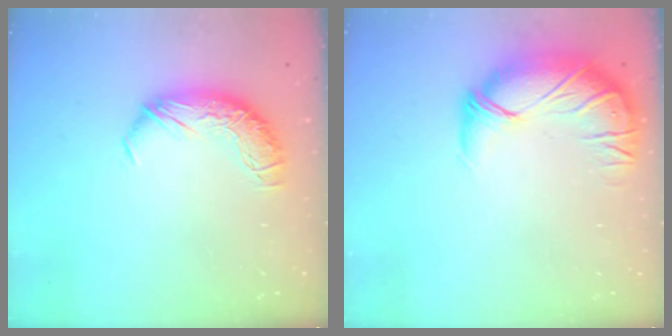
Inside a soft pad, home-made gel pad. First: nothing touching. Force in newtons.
{"total": 2.8, "press": 0.1, "slide": 2.8}